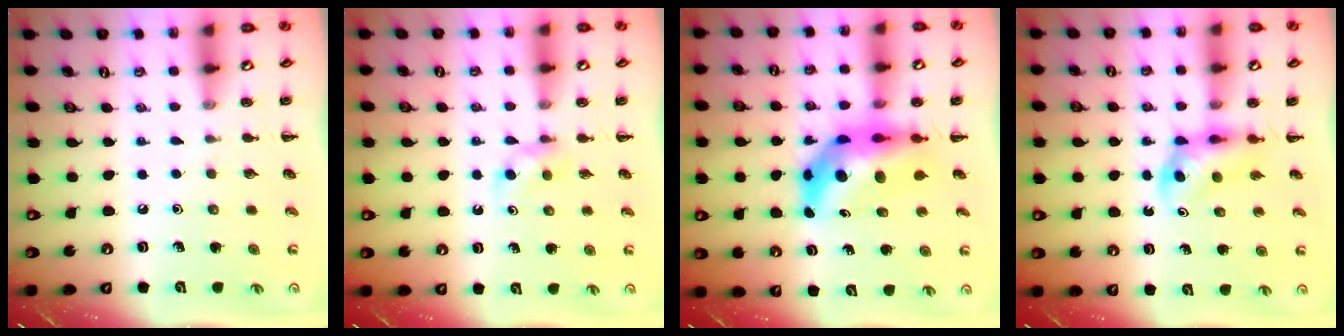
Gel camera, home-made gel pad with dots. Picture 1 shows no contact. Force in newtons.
{"total": 2.6, "press": 2.4, "slide": 1.0}
{"total": 9.1, "press": 8.5, "slide": 3.3}
{"total": 3.7, "press": 3.6, "slide": 0.9}